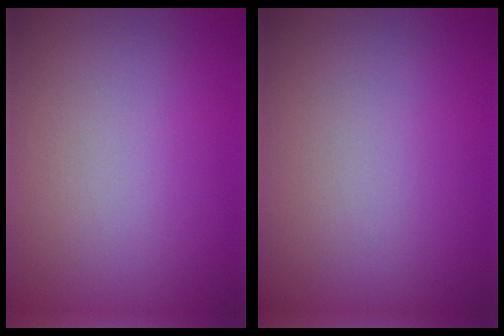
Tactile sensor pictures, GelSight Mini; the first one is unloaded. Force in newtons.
{"total": 0.0}